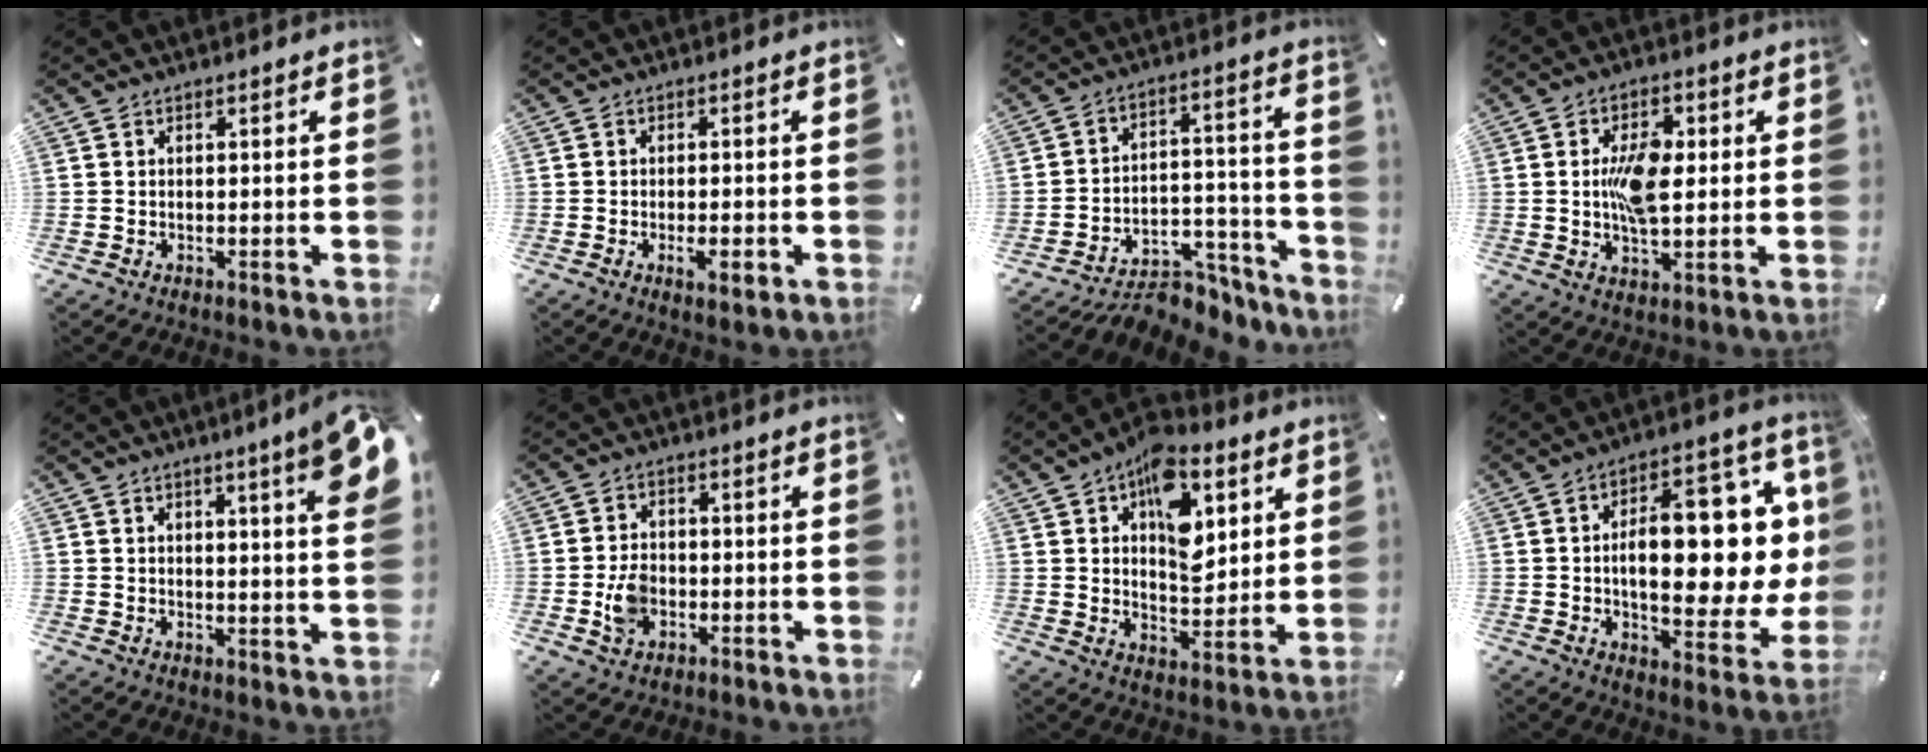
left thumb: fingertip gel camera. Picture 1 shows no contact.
{"total": 4.0, "force": [-1.5, 1.5, 3.4], "torque": [-0.051, 0.007, -0.022]}
{"total": 9.3, "force": [-5.6, 6.8, 3.1], "torque": [-0.021, 0.024, -0.089]}
{"total": 10.6, "force": [0.7, 5.9, 8.8], "torque": [-0.168, 0.001, 0.004]}
{"total": 8.2, "force": [4.8, 1.2, 6.6], "torque": [-0.094, -0.023, 0.076]}
{"total": 6.0, "force": [-1.3, 4.7, 3.5], "torque": [-0.072, -0.001, -0.025]}
{"total": 15.7, "force": [6.7, 9.5, 10.6], "torque": [-0.143, -0.023, 0.117]}
{"total": 22.5, "force": [2.9, 10.2, 19.8], "torque": [-0.285, -0.020, 0.048]}